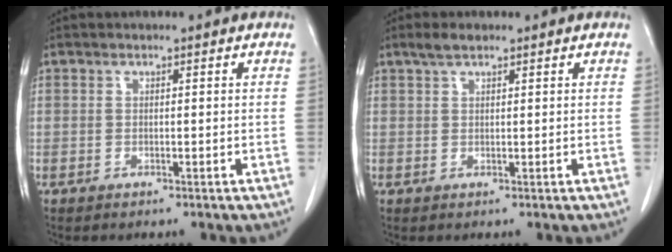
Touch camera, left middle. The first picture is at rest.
{"total": 2.1, "force": [1.6, 0.6, 1.3], "torque": [-0.031, 0.010, 0.032]}